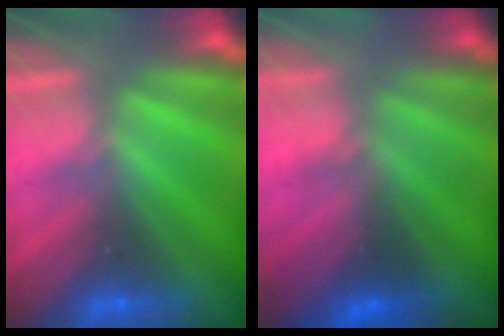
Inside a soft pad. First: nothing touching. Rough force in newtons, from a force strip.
{"total": 2.2}